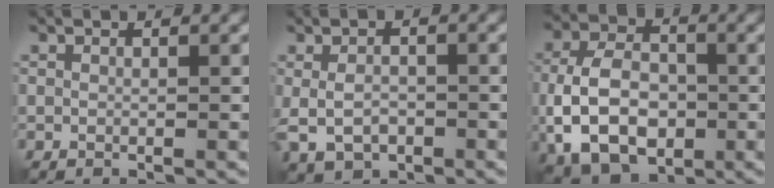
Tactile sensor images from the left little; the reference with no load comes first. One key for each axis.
{"total": 3.8, "fx": -1.1, "fy": 2.4, "fz": 2.7, "tx": -0.048, "ty": -0.001, "tz": -0.021}
{"total": 9.0, "fx": -2.8, "fy": 5.8, "fz": 6.3, "tx": -0.128, "ty": -0.001, "tz": -0.066}